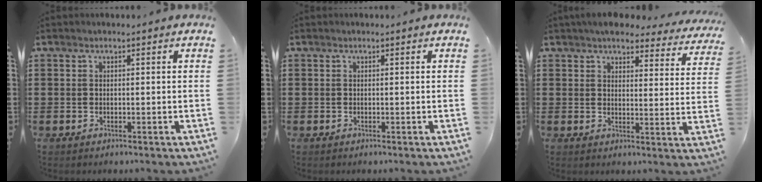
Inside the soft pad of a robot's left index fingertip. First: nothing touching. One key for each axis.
{"total": 0.0}
{"total": 5.0, "fx": 4.7, "fy": 1.4, "fz": 1.2, "tx": -0.037, "ty": -0.020, "tz": 0.082}